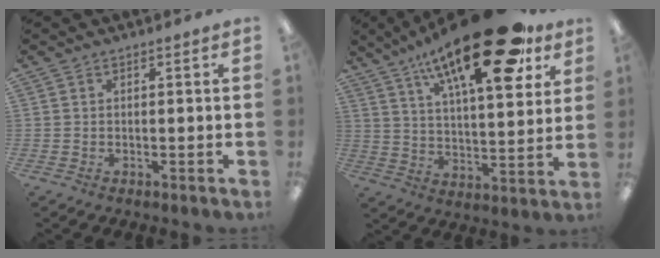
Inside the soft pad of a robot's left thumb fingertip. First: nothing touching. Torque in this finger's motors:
{"motor_torque": [0.55, 1.21, 1.82, -0.95, 0.19]}